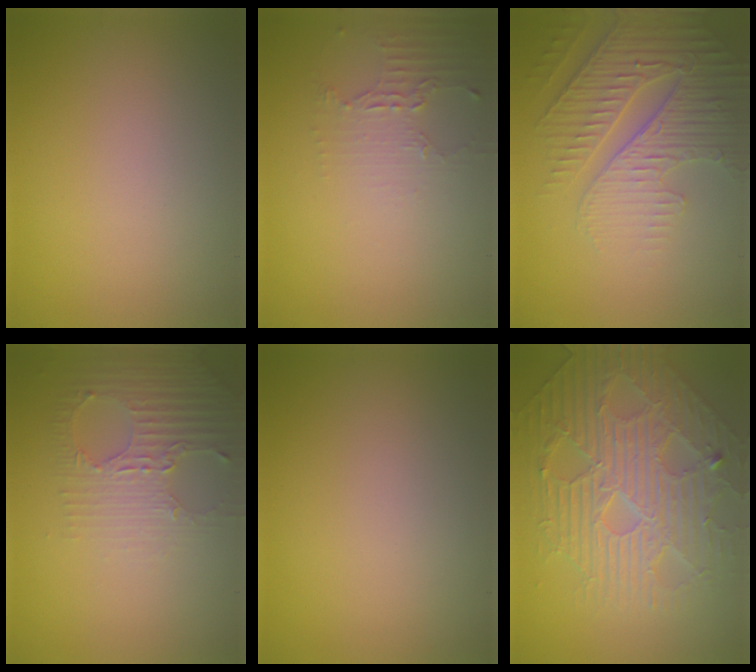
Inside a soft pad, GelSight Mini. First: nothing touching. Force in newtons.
{"total": 2.0, "press": 1.5, "slide": 1.4}
{"total": 4.9, "press": 4.5, "slide": 2.0}
{"total": 2.8, "press": 2.5, "slide": 1.3}
{"total": 0.0}
{"total": 5.9, "press": 5.2, "slide": 2.6}